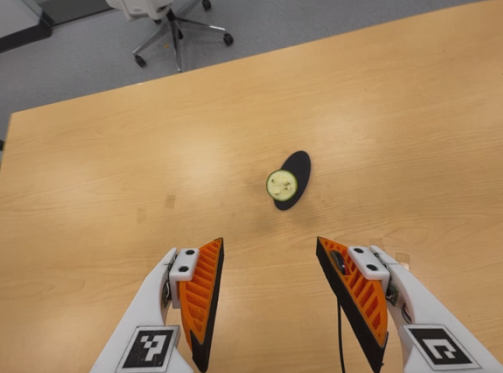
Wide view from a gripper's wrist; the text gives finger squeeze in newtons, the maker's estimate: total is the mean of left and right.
{"total": 0.0}